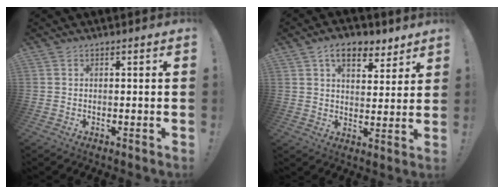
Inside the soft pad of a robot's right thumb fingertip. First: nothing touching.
{"total": 9.7, "force": [6.2, 5.3, 5.4], "torque": [-0.074, -0.026, 0.112]}